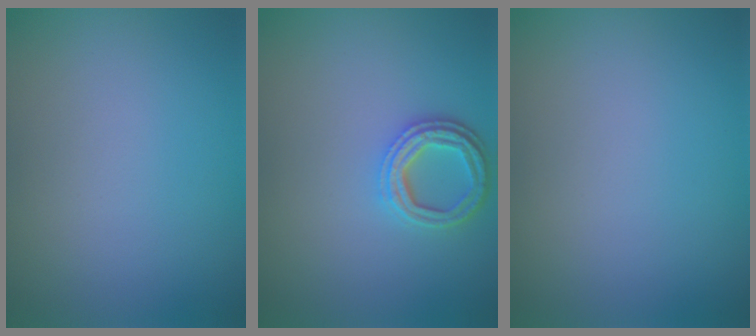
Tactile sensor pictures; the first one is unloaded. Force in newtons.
{"total": 3.2, "press": 2.8, "slide": 1.6}
{"total": 0.0}